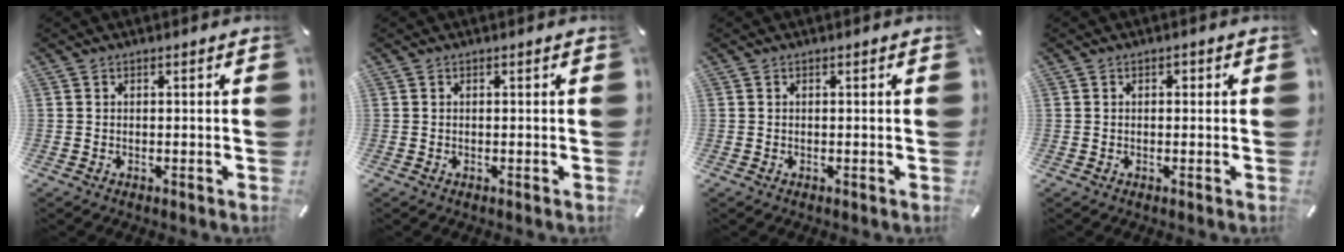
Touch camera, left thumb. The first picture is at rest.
{"total": 0.0}
{"total": 0.0}
{"total": 1.0, "force": [0.1, 0.7, 0.6], "torque": [-0.013, 0.006, 0.000]}